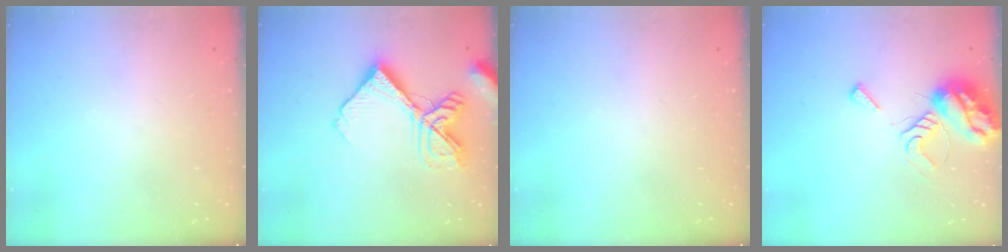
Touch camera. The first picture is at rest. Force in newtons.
{"total": 14.7, "press": 14.6, "slide": 1.8}
{"total": 0.0}
{"total": 9.3, "press": 9.3, "slide": 0.9}